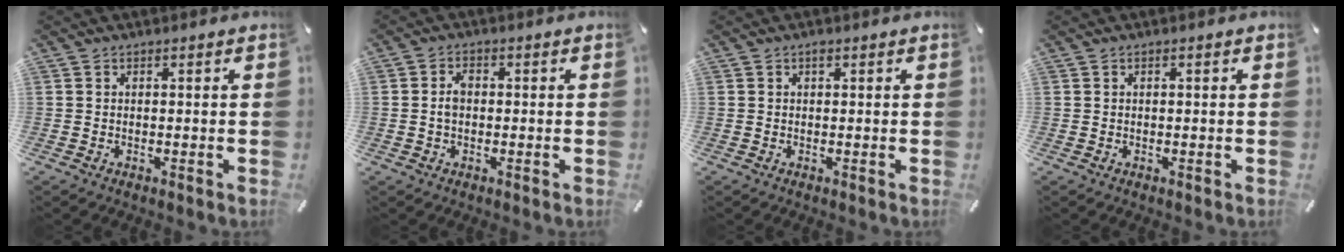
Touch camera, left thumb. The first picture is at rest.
{"total": 2.8, "force": [-0.1, 1.8, 2.1], "torque": [-0.041, 0.006, -0.003]}
{"total": 1.0, "force": [0.4, 0.5, 0.7], "torque": [-0.015, 0.005, 0.005]}
{"total": 0.7, "force": [0.0, 0.2, 0.6], "torque": [-0.011, 0.001, 0.000]}